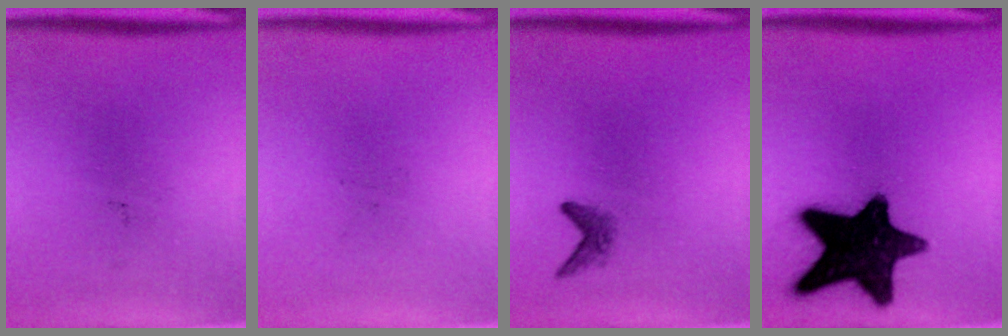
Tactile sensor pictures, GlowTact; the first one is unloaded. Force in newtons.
{"total": 0.0}
{"total": 1.4}
{"total": 17.6}